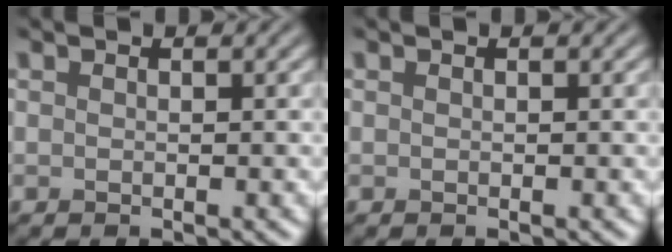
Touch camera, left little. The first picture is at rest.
{"total": 0.0}